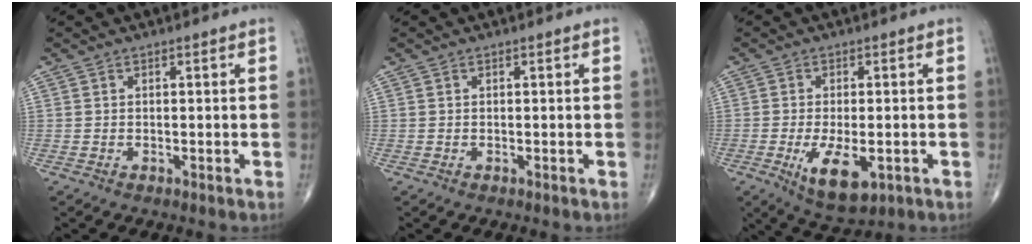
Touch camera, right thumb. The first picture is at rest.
{"total": 0.0}
{"total": 8.9, "force": [-2.8, 4.0, 7.4], "torque": [-0.119, -0.013, -0.036]}